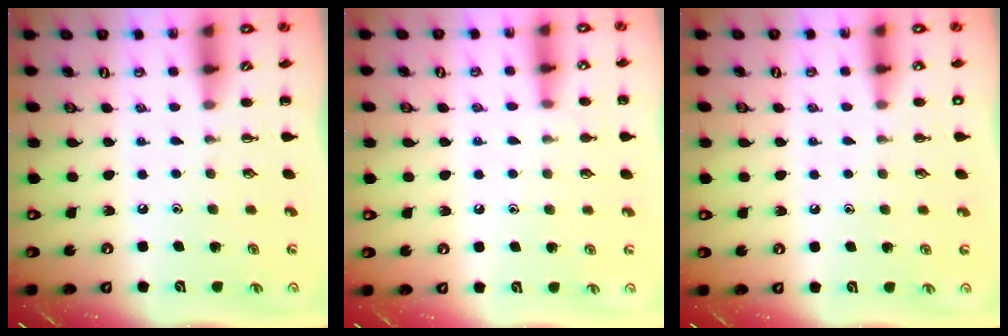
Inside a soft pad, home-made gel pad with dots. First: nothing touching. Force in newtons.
{"total": 6.4, "press": 6.2, "slide": 1.7}
{"total": 1.9, "press": 1.9, "slide": 0.2}